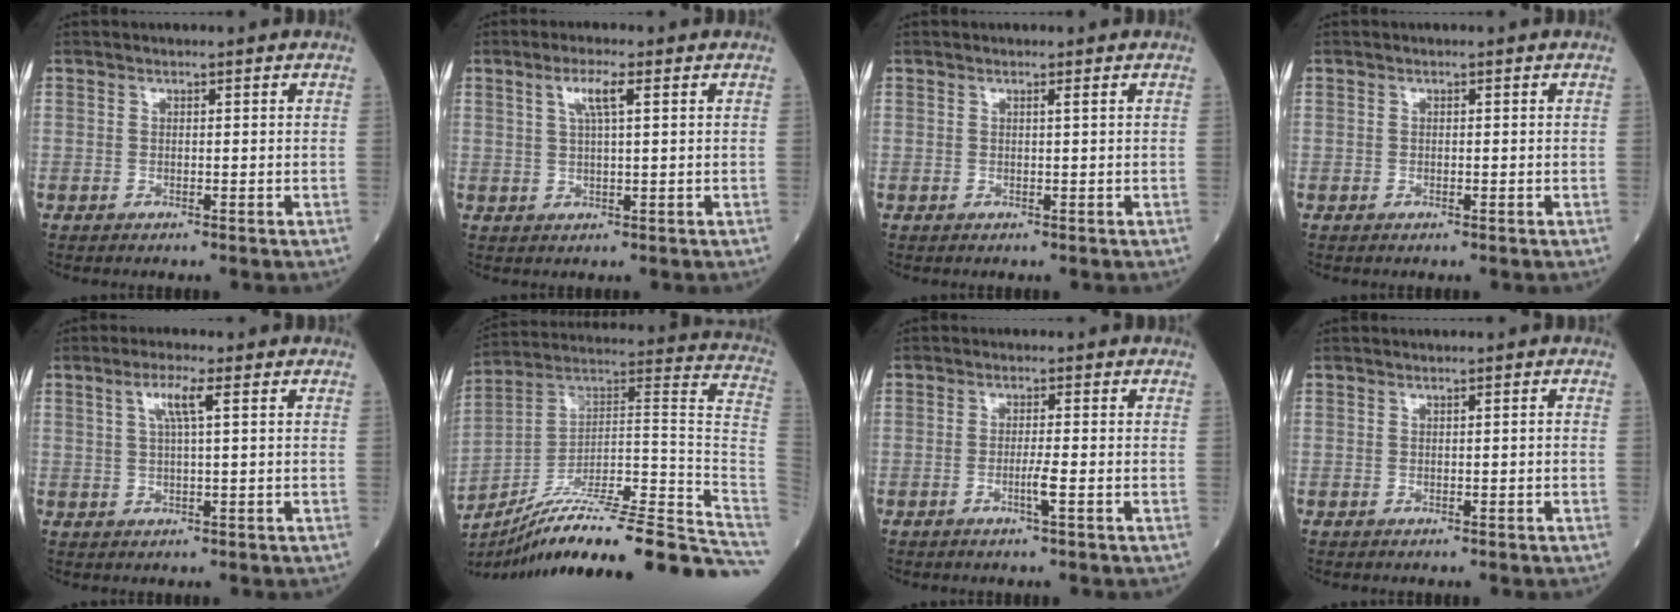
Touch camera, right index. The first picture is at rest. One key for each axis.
{"total": 3.8, "fx": 1.6, "fy": 0.2, "fz": 3.5, "tx": -0.071, "ty": 0.007, "tz": 0.031}
{"total": 0.0}
{"total": 0.0}
{"total": 3.9, "fx": 1.4, "fy": 0.0, "fz": 3.7, "tx": -0.075, "ty": 0.007, "tz": 0.028}
{"total": 29.9, "fx": -24.0, "fy": 1.0, "fz": 17.8, "tx": -0.147, "ty": 0.023, "tz": -0.359}
{"total": 2.5, "fx": -1.0, "fy": -0.3, "fz": 2.3, "tx": -0.046, "ty": -0.003, "tz": -0.019}
{"total": 0.0}